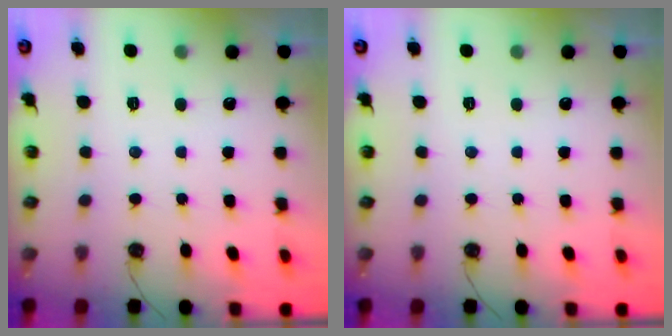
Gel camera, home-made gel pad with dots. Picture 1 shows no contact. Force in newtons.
{"total": 0.0}